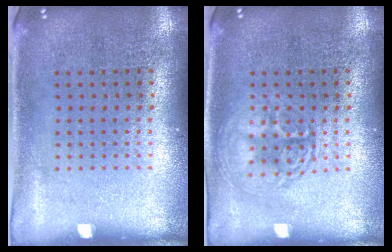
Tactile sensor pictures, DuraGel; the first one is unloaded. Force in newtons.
{"total": 2.7, "press": 2.7, "slide": 0.3}